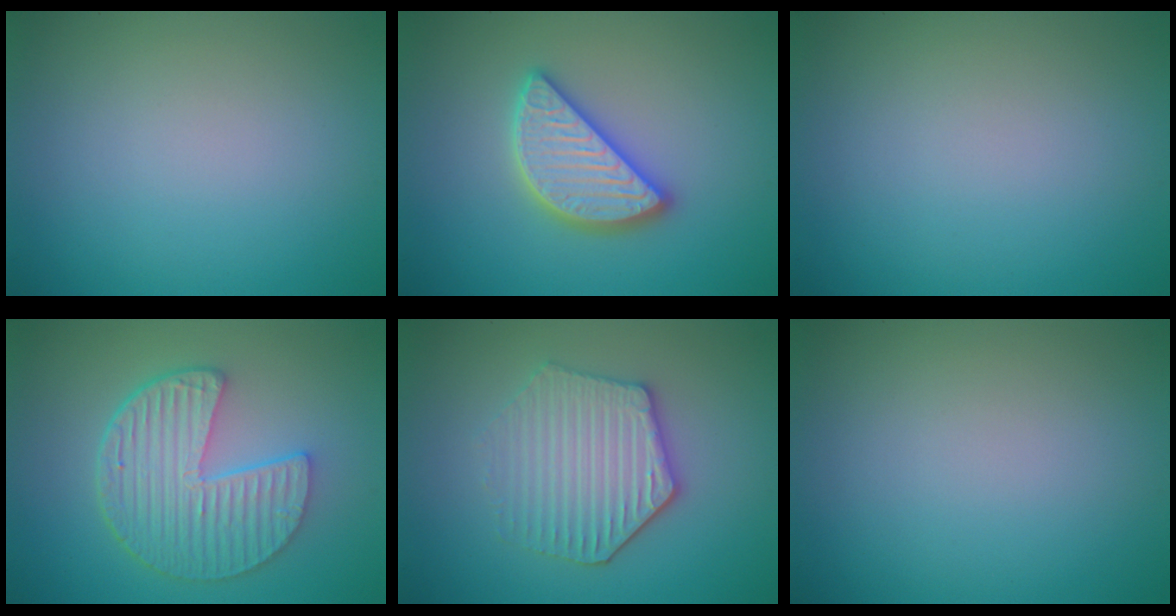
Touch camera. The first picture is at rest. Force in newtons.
{"total": 4.7, "press": 4.7, "slide": 0.3}
{"total": 0.0}
{"total": 6.3, "press": 4.7, "slide": 4.1}
{"total": 4.4, "press": 4.0, "slide": 1.8}
{"total": 0.0}